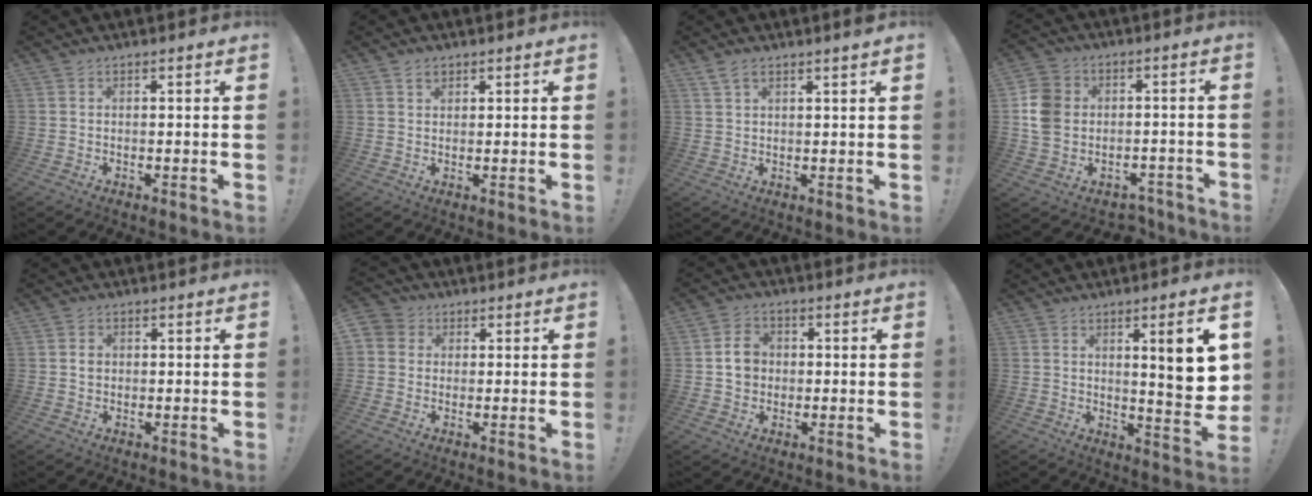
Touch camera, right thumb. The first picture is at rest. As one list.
[{"total": 2.1, "force": [1.4, 1.3, 0.8], "torque": [-0.005, -0.005, 0.024]}, {"total": 3.3, "force": [2.5, 0.5, 2.1], "torque": [-0.040, -0.009, 0.043]}, {"total": 11.9, "force": [-1.9, 10.3, 5.7], "torque": [-0.112, 0.028, -0.020]}, {"total": 1.6, "force": [0.0, 1.6, 0.5], "torque": [-0.002, 0.001, -0.002]}, {"total": 4.0, "force": [0.5, 3.8, 1.2], "torque": [-0.015, 0.004, 0.009]}, {"total": 7.1, "force": [0.5, 6.4, 3.1], "torque": [-0.035, 0.009, 0.012]}, {"total": 11.3, "force": [3.3, 1.5, 10.7], "torque": [-0.128, -0.029, 0.044]}]